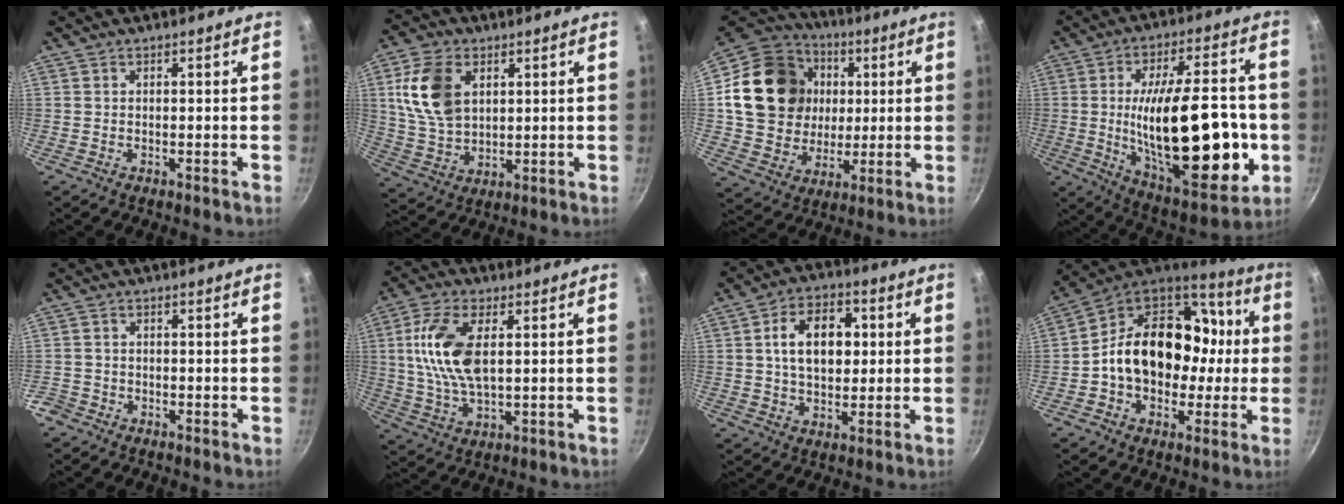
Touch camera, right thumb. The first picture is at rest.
{"total": 12.7, "force": [3.8, 8.4, 8.8], "torque": [-0.151, -0.013, 0.079]}
{"total": 22.5, "force": [3.8, 18.8, 11.7], "torque": [-0.188, 0.020, 0.071]}
{"total": 29.1, "force": [-3.3, 12.2, 26.2], "torque": [-0.384, 0.002, -0.037]}
{"total": 2.8, "force": [-1.9, 2.1, 0.5], "torque": [-0.013, 0.017, -0.036]}
{"total": 12.5, "force": [2.3, 6.2, 10.7], "torque": [-0.209, 0.002, 0.043]}
{"total": 12.2, "force": [2.0, 8.1, 8.9], "torque": [-0.118, 0.011, 0.025]}
{"total": 22.1, "force": [-0.4, 16.9, 14.2], "torque": [-0.196, 0.052, -0.011]}